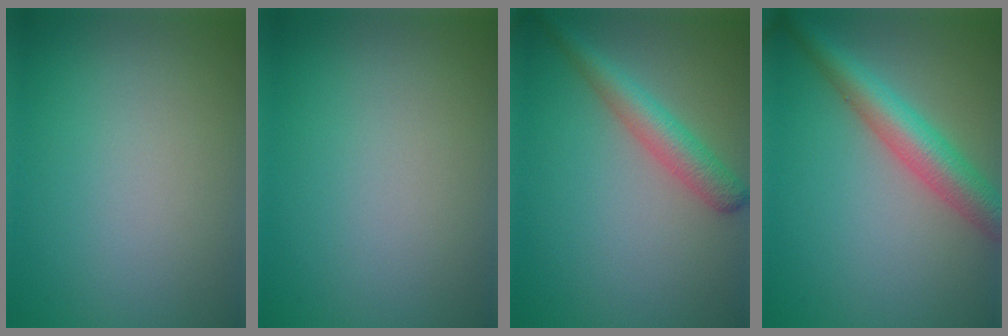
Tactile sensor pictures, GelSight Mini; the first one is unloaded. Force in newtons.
{"total": 0.0}
{"total": 3.5, "press": 3.5, "slide": 0.1}
{"total": 5.2, "press": 5.2, "slide": 0.1}